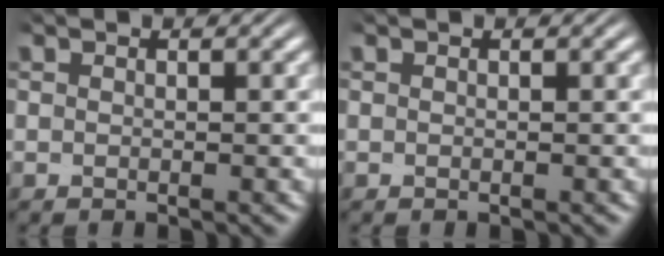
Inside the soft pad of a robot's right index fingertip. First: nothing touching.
{"total": 0.0}